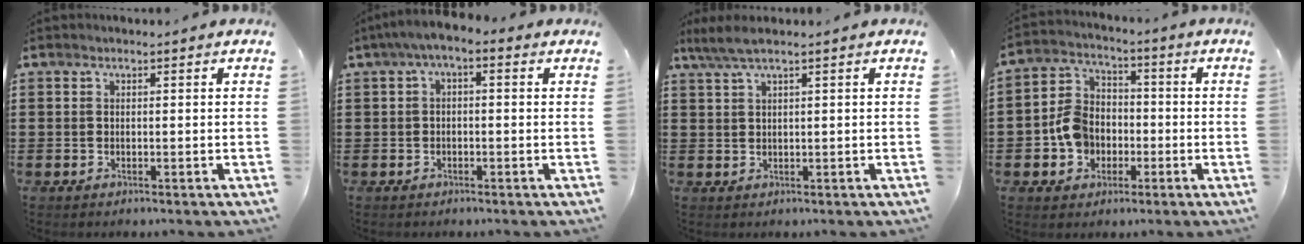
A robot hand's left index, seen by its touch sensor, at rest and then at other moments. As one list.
[{"total": 2.4, "force": [-1.6, 0.6, 1.7], "torque": [-0.030, 0.004, -0.035]}, {"total": 2.7, "force": [1.4, 0.1, 2.3], "torque": [-0.054, -0.004, 0.024]}, {"total": 7.4, "force": [-2.0, 6.2, 3.4], "torque": [-0.093, 0.021, -0.038]}]